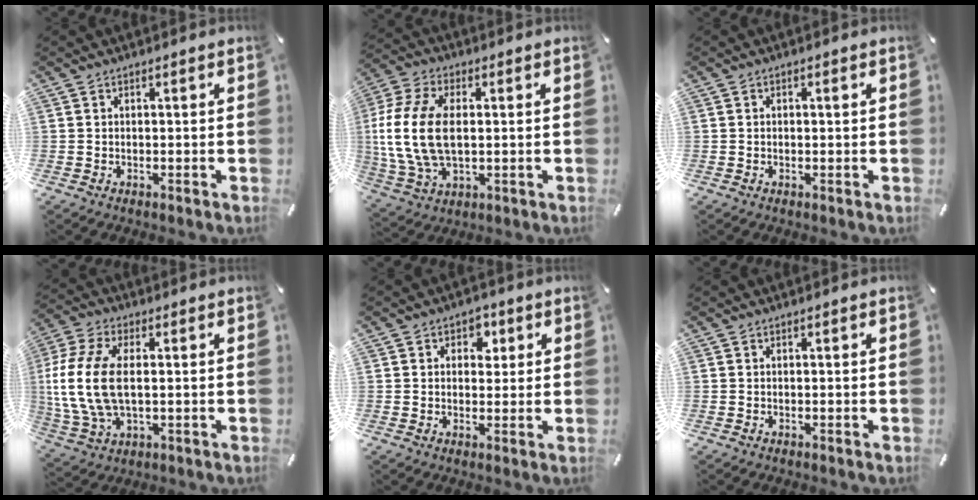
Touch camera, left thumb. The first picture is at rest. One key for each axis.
{"total": 14.8, "fx": 0.9, "fy": 9.2, "fz": 11.5, "tx": -0.265, "ty": 0.003, "tz": 0.016}
{"total": 0.6, "fx": 0.1, "fy": 0.3, "fz": 0.5, "tx": -0.009, "ty": 0.002, "tz": 0.000}
{"total": 14.4, "fx": 1.0, "fy": 7.8, "fz": 12.0, "tx": -0.275, "ty": -0.009, "tz": 0.016}
{"total": 4.2, "fx": 1.4, "fy": 3.5, "fz": 1.9, "tx": -0.005, "ty": -0.007, "tz": 0.013}
{"total": 0.0}